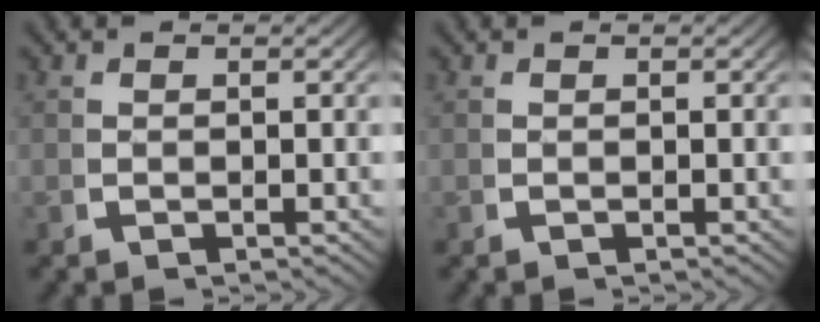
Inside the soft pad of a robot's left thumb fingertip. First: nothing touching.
{"total": 0.0}